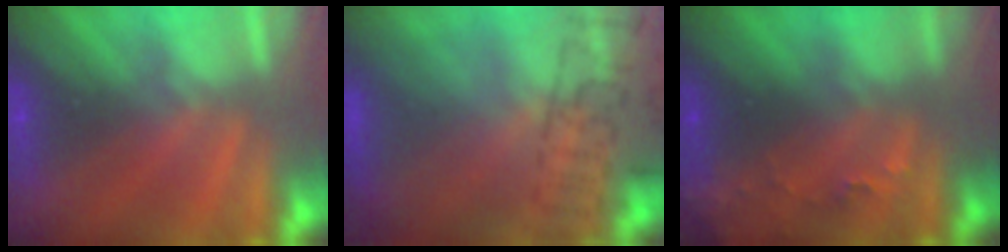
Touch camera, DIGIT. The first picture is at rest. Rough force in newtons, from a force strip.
{"total": 7.6}
{"total": 7.2}